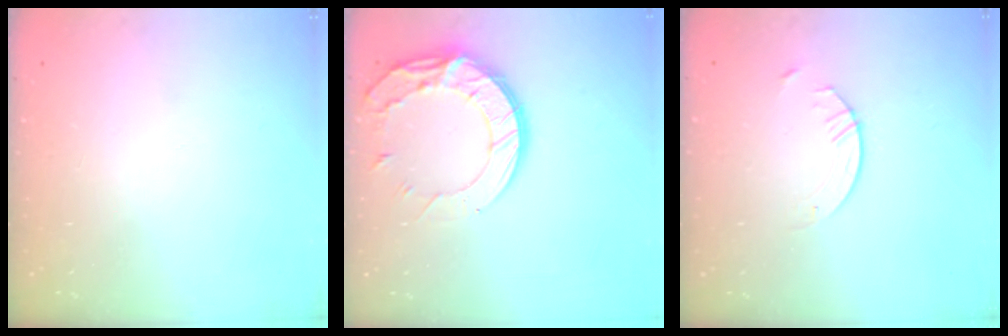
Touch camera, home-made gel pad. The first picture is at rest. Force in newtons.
{"total": 14.4, "press": 14.3, "slide": 1.2}
{"total": 2.9, "press": 2.9, "slide": 0.3}